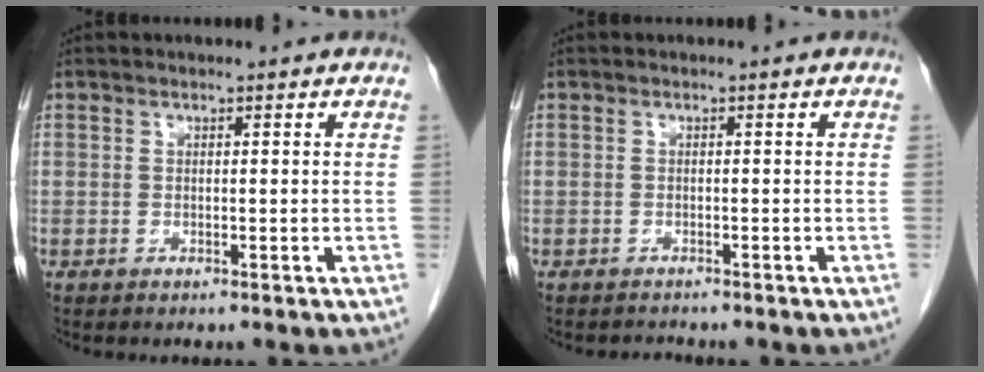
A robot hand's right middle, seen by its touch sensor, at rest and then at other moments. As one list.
[{"total": 0.9, "force": [-0.9, 0.0, -0.2], "torque": [-0.006, -0.008, -0.012]}]